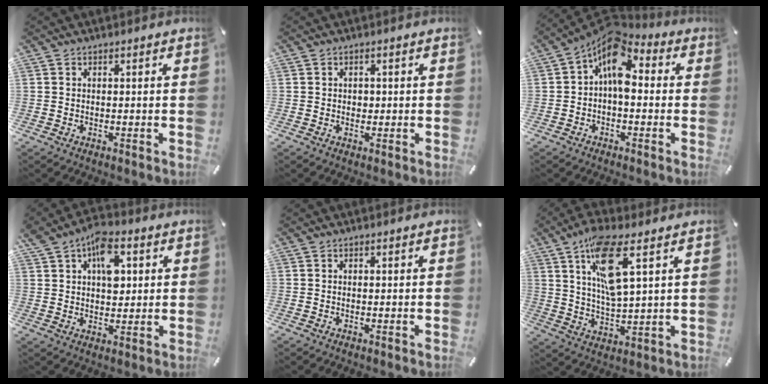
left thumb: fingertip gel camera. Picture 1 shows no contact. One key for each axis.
{"total": 1.0, "fx": 0.0, "fy": 1.0, "fz": 0.4, "tx": -0.008, "ty": 0.006, "tz": -0.003}
{"total": 9.8, "fx": 1.8, "fy": 5.8, "fz": 7.7, "tx": -0.148, "ty": -0.025, "tz": 0.029}
{"total": 9.8, "fx": 3.4, "fy": 6.5, "fz": 6.5, "tx": -0.093, "ty": -0.003, "tz": 0.062}
{"total": 0.0}
{"total": 13.4, "fx": 6.2, "fy": 3.9, "fz": 11.3, "tx": -0.214, "ty": -0.018, "tz": 0.104}